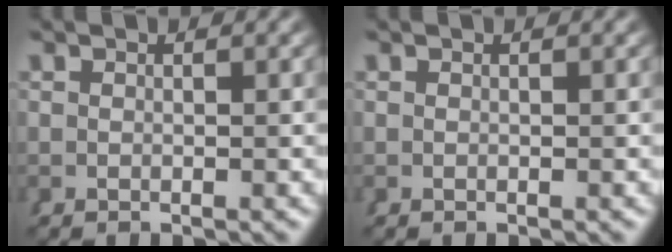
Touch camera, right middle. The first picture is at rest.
{"total": 0.0}